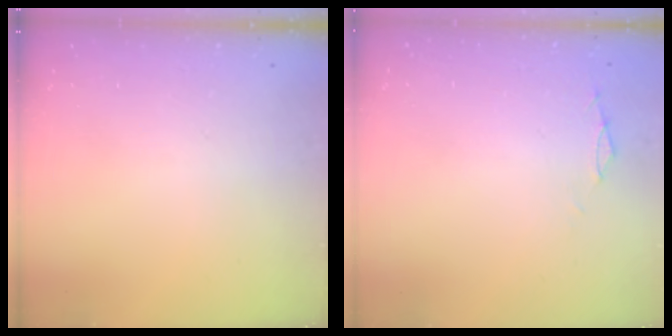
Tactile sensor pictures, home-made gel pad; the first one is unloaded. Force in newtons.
{"total": 0.0}